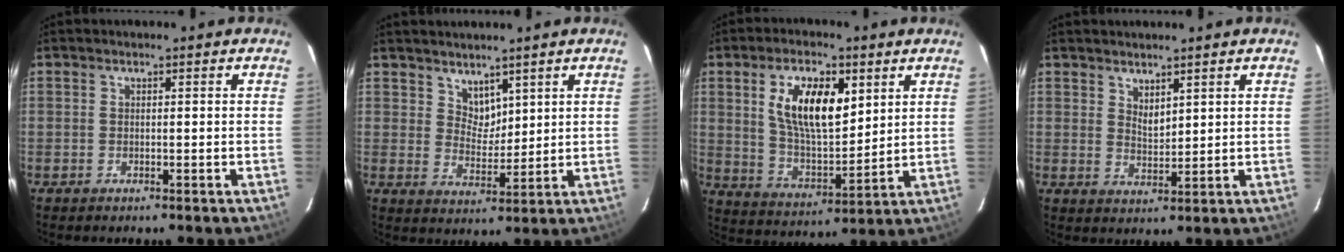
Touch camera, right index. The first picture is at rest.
{"total": 4.5, "force": [3.5, 2.6, 1.2], "torque": [-0.010, 0.001, 0.067]}
{"total": 13.5, "force": [5.0, 6.0, 11.0], "torque": [-0.201, 0.007, 0.099]}
{"total": 3.2, "force": [2.5, 1.2, 1.6], "torque": [-0.024, -0.004, 0.045]}